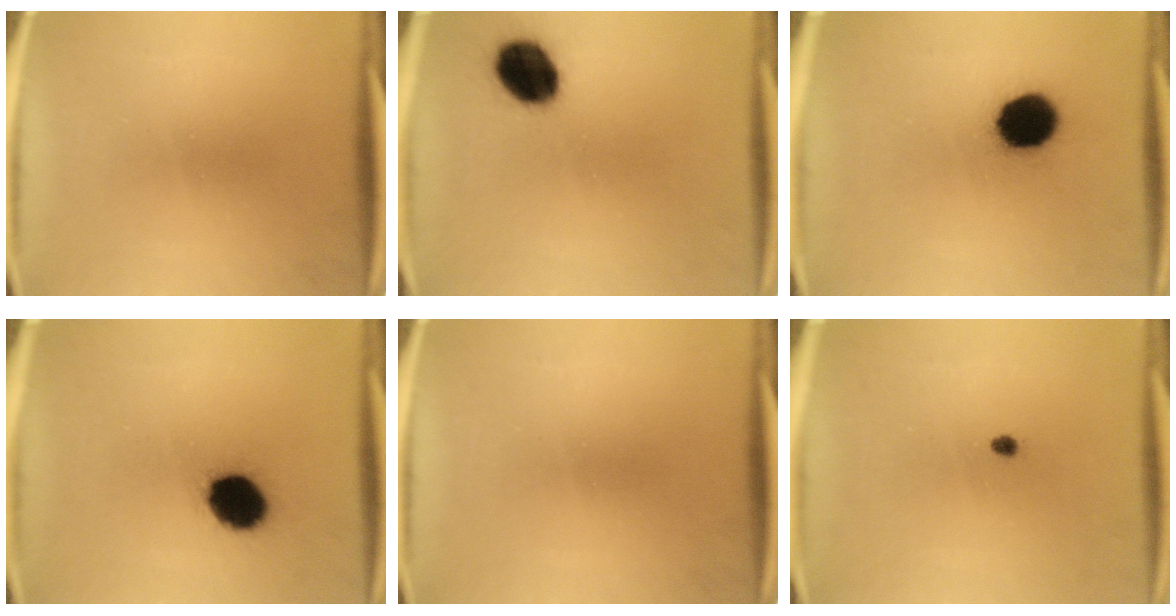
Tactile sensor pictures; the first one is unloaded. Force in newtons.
{"total": 11.8}
{"total": 13.6}
{"total": 12.3}
{"total": 0.0}
{"total": 1.0}